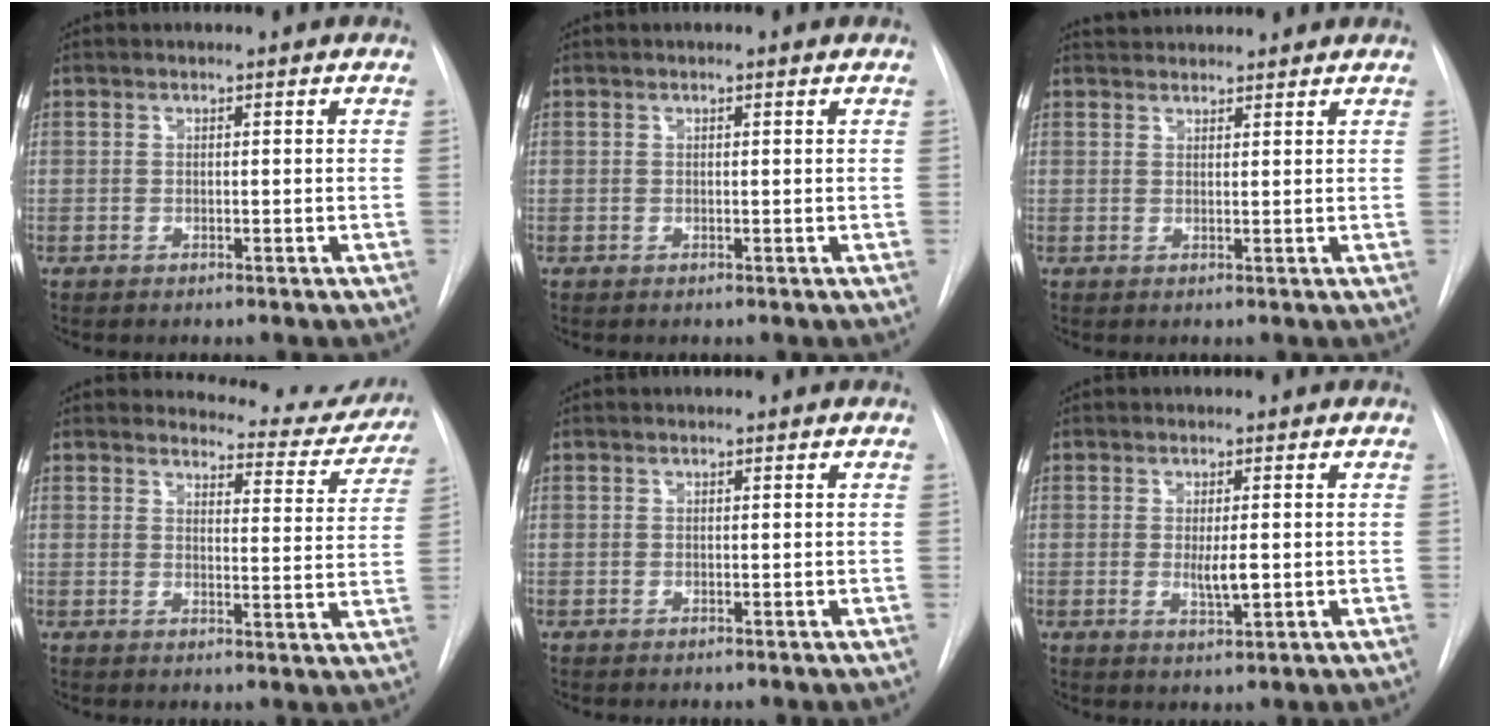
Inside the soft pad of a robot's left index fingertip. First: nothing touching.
{"total": 0.6, "force": [0.5, 0.0, 0.4], "torque": [-0.008, 0.005, 0.008]}
{"total": 5.9, "force": [5.7, 0.9, 1.1], "torque": [-0.016, 0.037, 0.079]}
{"total": 10.7, "force": [10.4, 2.4, 0.3], "torque": [0.020, -0.045, 0.102]}
{"total": 0.0}
{"total": 3.2, "force": [-0.1, 0.7, 3.1], "torque": [-0.054, -0.006, 0.000]}